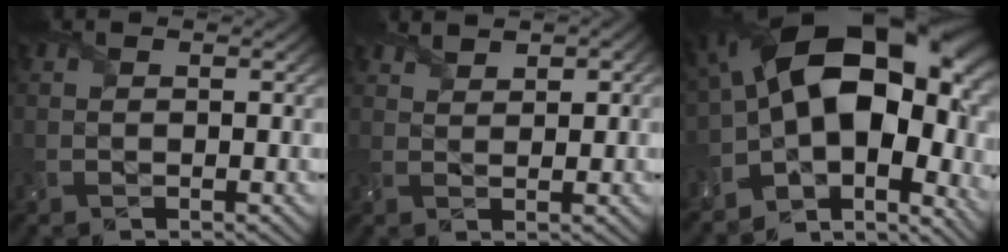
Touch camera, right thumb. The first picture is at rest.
{"total": 2.7, "force": [2.3, 1.1, 1.0], "torque": [-0.019, 0.004, 0.045]}
{"total": 18.3, "force": [0.5, 11.1, 14.5], "torque": [-0.226, -0.027, 0.035]}